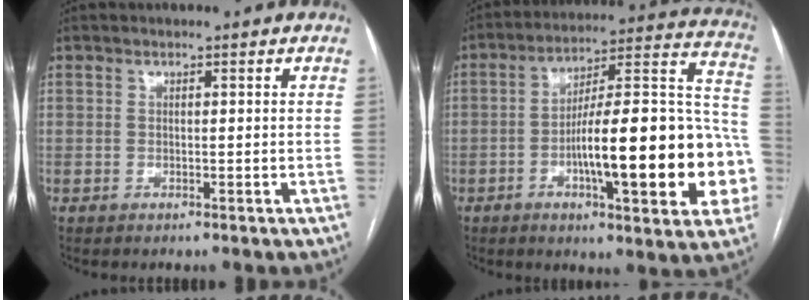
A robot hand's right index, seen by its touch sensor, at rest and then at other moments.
{"total": 25.2, "force": [-6.1, 4.8, 24.0], "torque": [-0.284, 0.027, -0.080]}